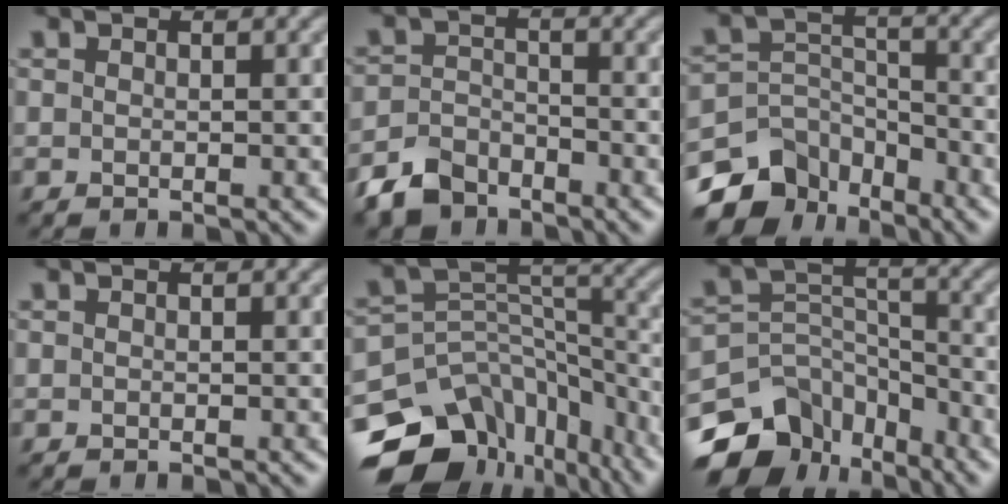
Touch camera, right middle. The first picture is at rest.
{"total": 4.2, "force": [-3.5, 2.1, 1.1], "torque": [-0.020, -0.001, -0.071]}
{"total": 8.5, "force": [-6.4, 4.7, 2.8], "torque": [-0.037, -0.005, -0.117]}
{"total": 0.0}
{"total": 15.2, "force": [-10.0, 10.0, 5.8], "torque": [-0.134, -0.004, -0.123]}
{"total": 11.2, "force": [-8.0, 6.9, 3.8], "torque": [-0.062, 0.010, -0.132]}